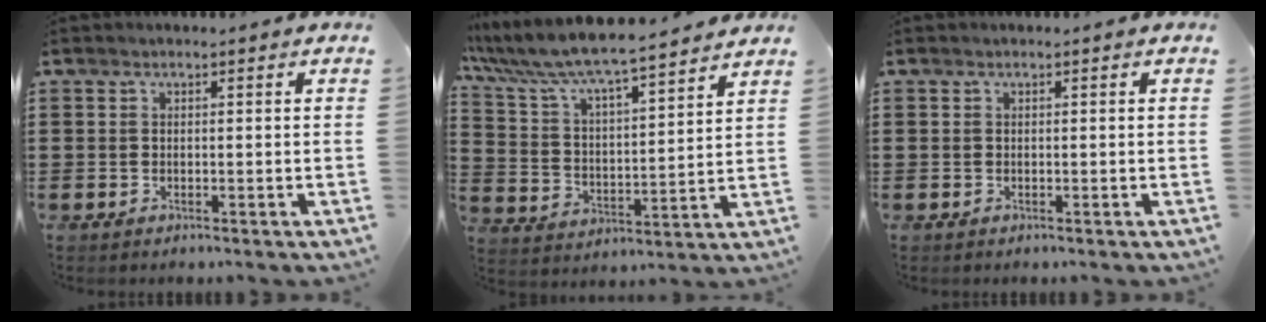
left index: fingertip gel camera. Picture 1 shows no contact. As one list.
[{"total": 6.5, "force": [6.1, 0.3, 2.3], "torque": [-0.075, -0.042, 0.099]}, {"total": 0.0}]